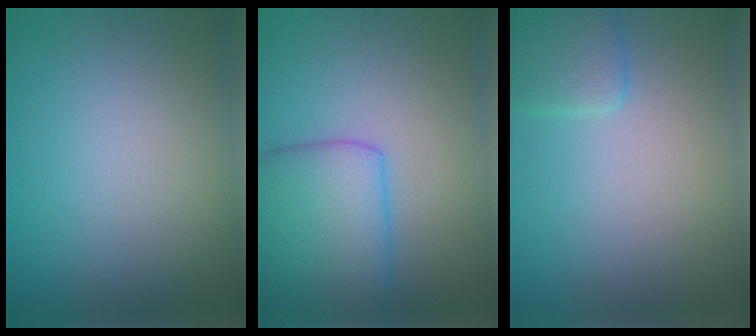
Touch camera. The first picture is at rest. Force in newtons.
{"total": 6.6, "press": 6.6, "slide": 0.4}
{"total": 2.4, "press": 2.4, "slide": 0.2}